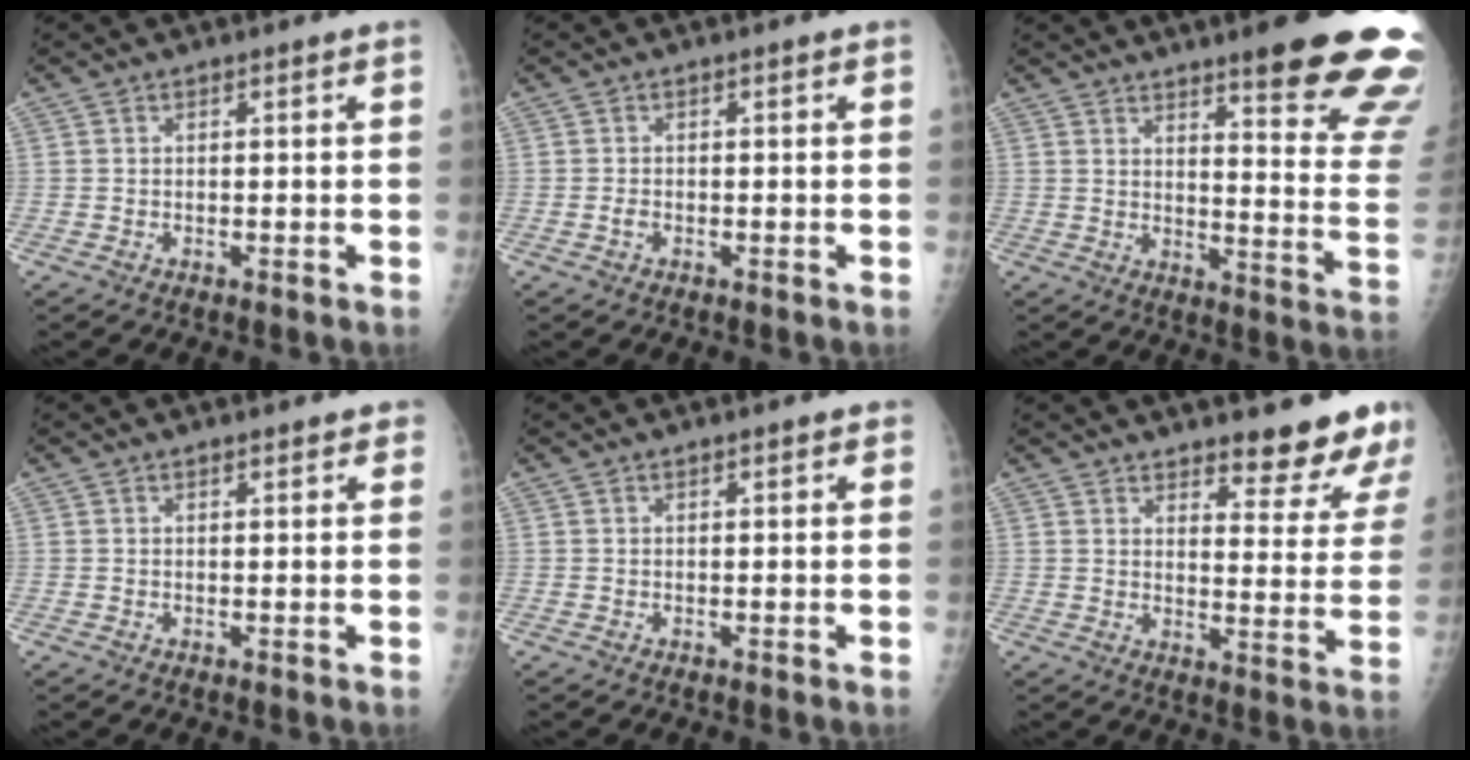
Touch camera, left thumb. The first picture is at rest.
{"total": 1.0, "force": [-0.4, 0.6, 0.7], "torque": [-0.013, 0.000, -0.009]}
{"total": 20.5, "force": [13.8, 3.3, 14.8], "torque": [-0.161, -0.083, 0.176]}
{"total": 1.5, "force": [1.2, 0.7, 0.7], "torque": [-0.001, -0.002, 0.010]}
{"total": 0.8, "force": [0.5, 0.3, 0.5], "torque": [-0.008, -0.001, 0.005]}
{"total": 12.0, "force": [10.0, 3.0, 6.0], "torque": [-0.039, -0.077, 0.124]}